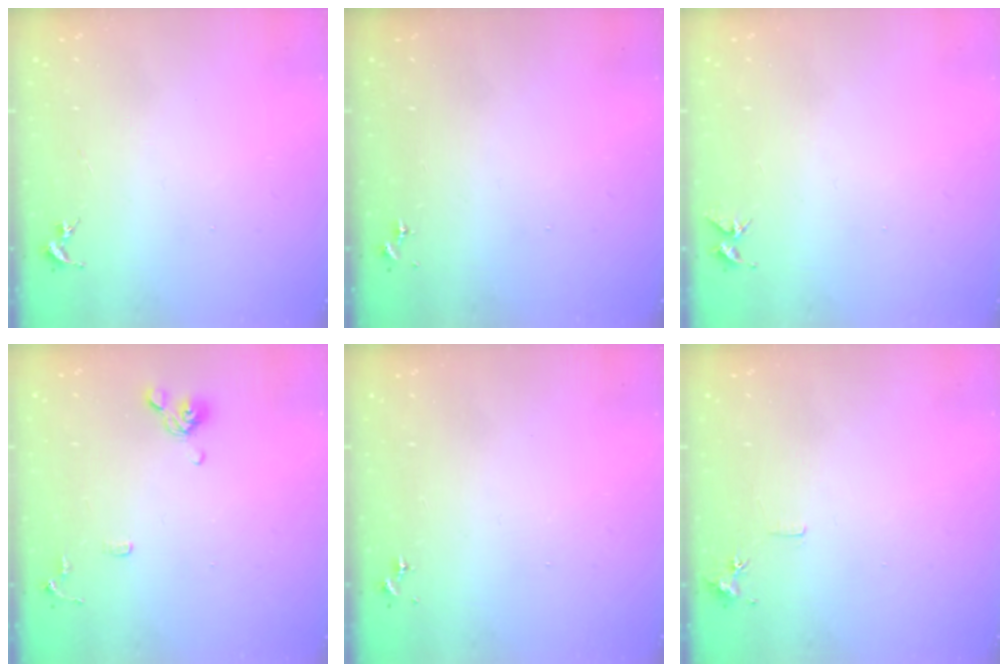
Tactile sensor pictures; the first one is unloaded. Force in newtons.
{"total": 0.0}
{"total": 5.0, "press": 4.9, "slide": 0.5}
{"total": 8.8, "press": 8.6, "slide": 2.0}
{"total": 0.0}
{"total": 5.6, "press": 5.6, "slide": 0.7}